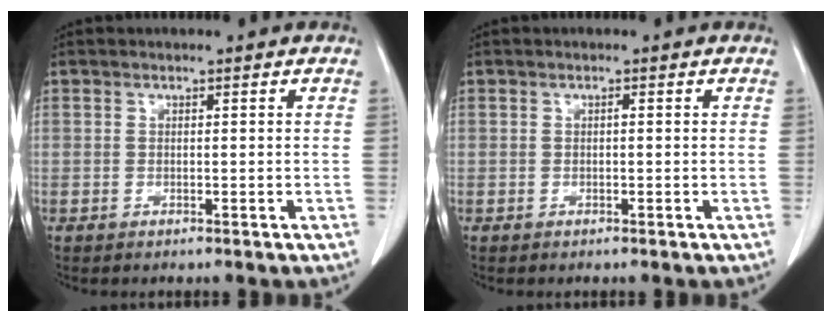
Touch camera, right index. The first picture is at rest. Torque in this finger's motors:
{"motor_torque": [0.08, -0.06, 0.01, 0.02]}